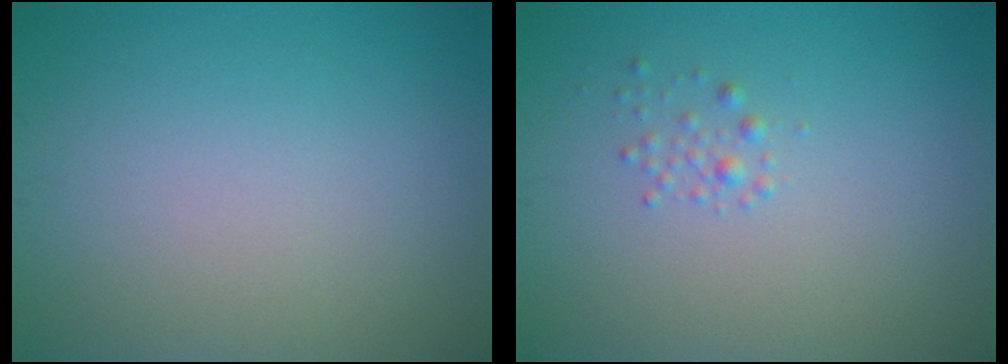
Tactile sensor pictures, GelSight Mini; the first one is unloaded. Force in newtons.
{"total": 0.9, "press": 0.9, "slide": 0.1}